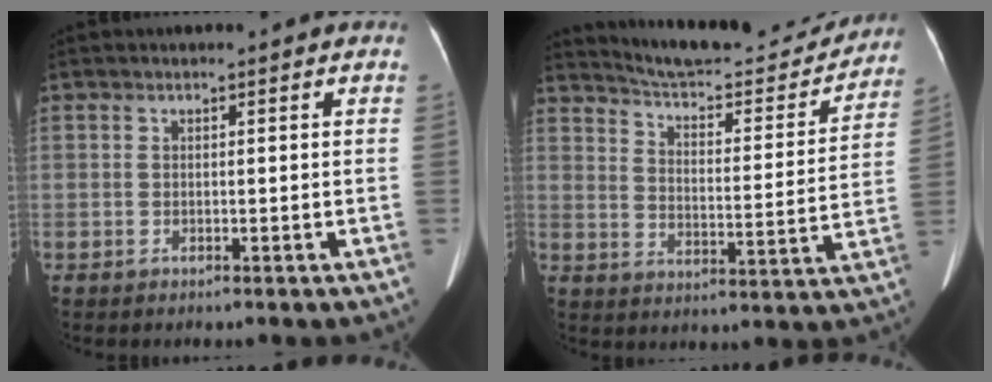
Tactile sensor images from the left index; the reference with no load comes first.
{"total": 20.1, "force": [19.1, 2.8, 5.6], "torque": [-0.076, -0.033, 0.258]}